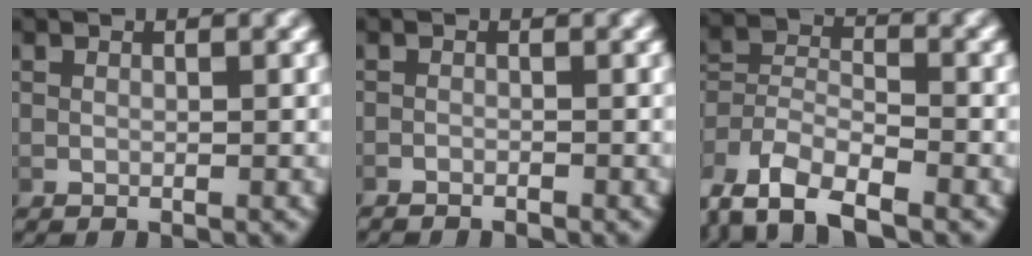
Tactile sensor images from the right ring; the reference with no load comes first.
{"total": 1.4, "force": [-1.4, 0.1, -0.1], "torque": [0.000, -0.006, -0.020]}
{"total": 6.5, "force": [-2.0, 5.0, 3.5], "torque": [-0.094, -0.023, -0.038]}